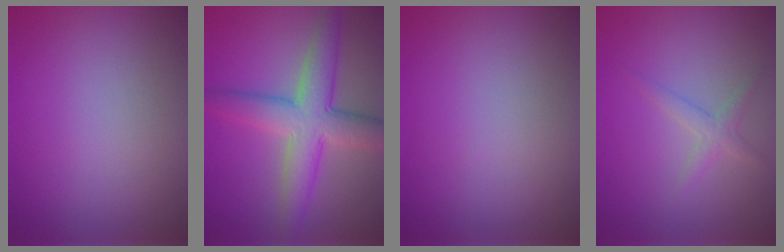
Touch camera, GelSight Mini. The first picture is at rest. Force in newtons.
{"total": 6.9, "press": 6.9, "slide": 0.4}
{"total": 0.0}
{"total": 1.5, "press": 1.5, "slide": 0.1}